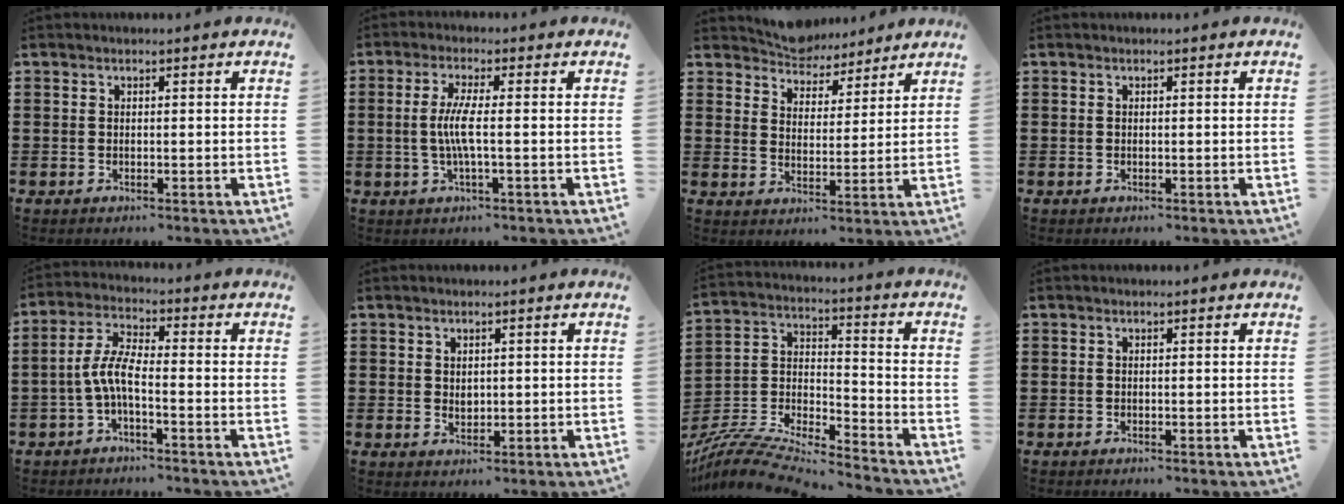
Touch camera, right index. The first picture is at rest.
{"total": 4.6, "force": [-0.4, 0.3, 4.6], "torque": [-0.098, -0.008, -0.015]}
{"total": 5.0, "force": [4.8, 1.5, 0.0], "torque": [-0.022, -0.021, 0.088]}
{"total": 0.0}
{"total": 5.4, "force": [-1.9, 1.4, 4.9], "torque": [-0.124, -0.009, -0.045]}
{"total": 1.2, "force": [0.5, 1.0, 0.5], "torque": [-0.012, 0.006, 0.009]}
{"total": 8.4, "force": [-7.9, 1.1, 2.8], "torque": [-0.062, 0.000, -0.161]}
{"total": 0.0}